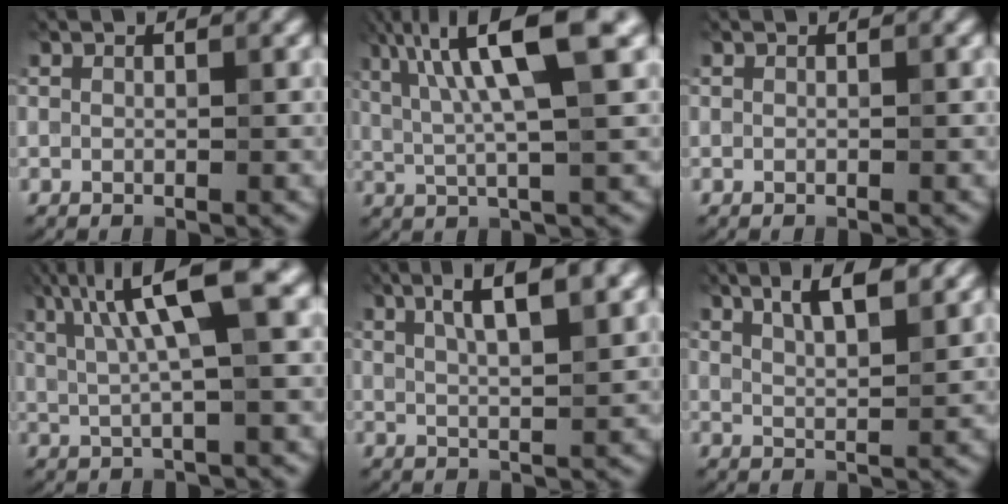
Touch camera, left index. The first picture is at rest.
{"total": 9.6, "force": [3.2, 1.9, 8.9], "torque": [-0.153, 0.016, 0.056]}
{"total": 0.0}
{"total": 8.7, "force": [2.9, 1.7, 8.0], "torque": [-0.138, 0.019, 0.054]}
{"total": 6.3, "force": [3.0, 1.7, 5.3], "torque": [-0.077, 0.018, 0.045]}
{"total": 6.5, "force": [4.0, 2.1, 4.6], "torque": [-0.055, 0.028, 0.044]}